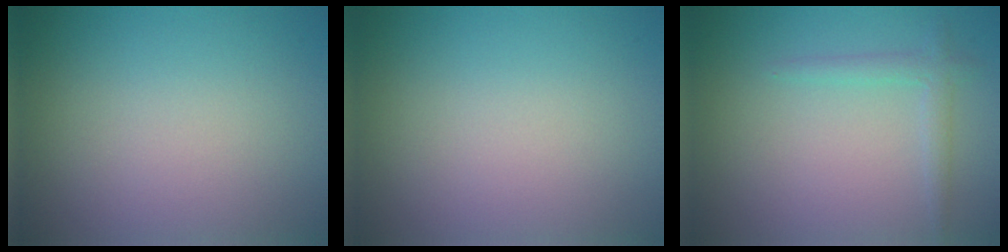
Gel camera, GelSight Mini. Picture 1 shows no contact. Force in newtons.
{"total": 0.0}
{"total": 1.6, "press": 1.6, "slide": 0.1}